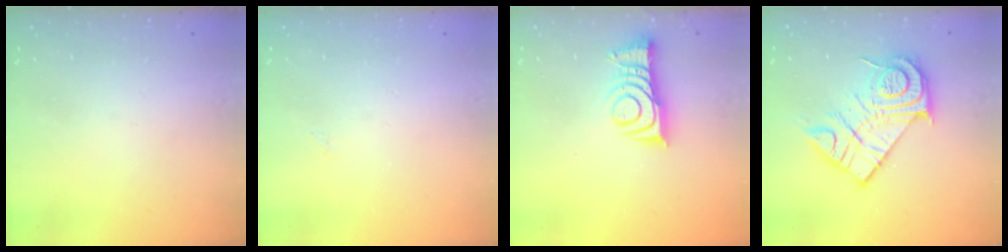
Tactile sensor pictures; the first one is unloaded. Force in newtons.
{"total": 3.4, "press": 3.3, "slide": 0.5}
{"total": 10.0, "press": 9.9, "slide": 1.0}
{"total": 18.1, "press": 18.0, "slide": 1.5}